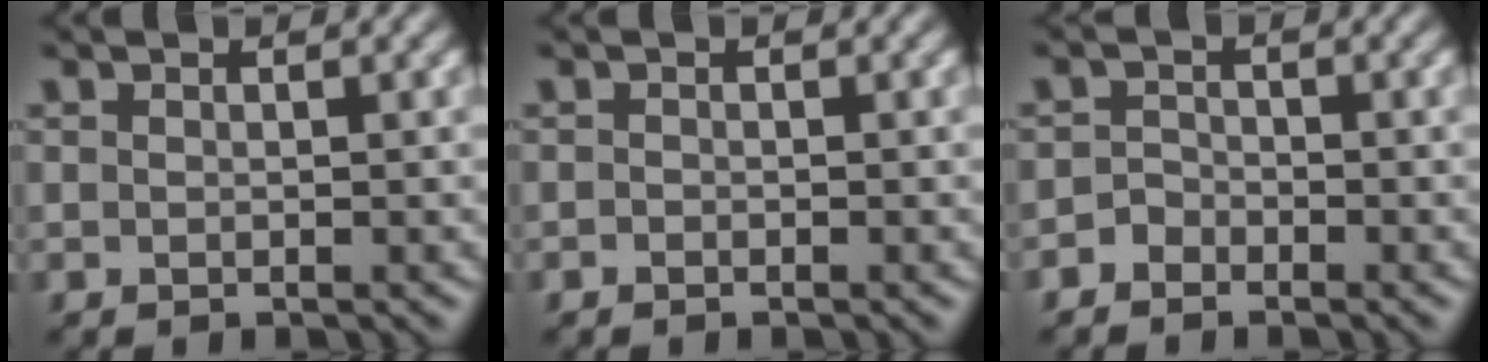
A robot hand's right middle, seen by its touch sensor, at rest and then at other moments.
{"total": 0.0}
{"total": 1.3, "force": [-1.0, 0.8, 0.1], "torque": [-0.001, 0.009, -0.021]}